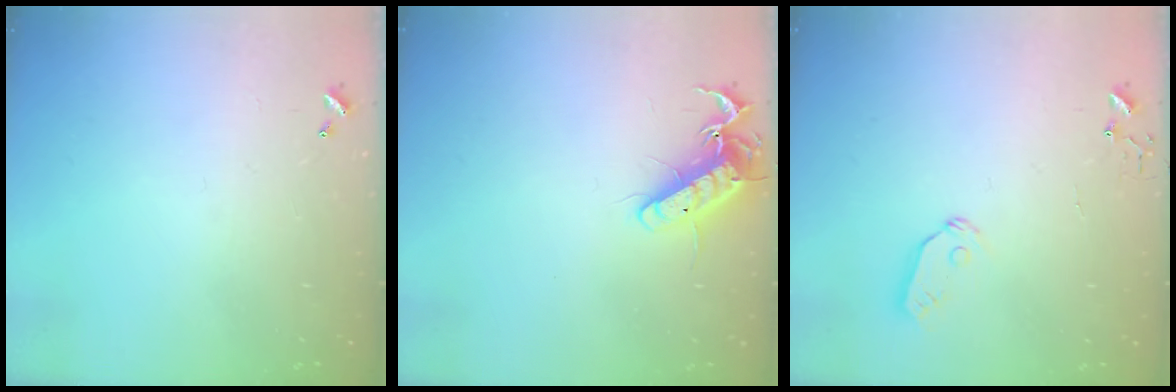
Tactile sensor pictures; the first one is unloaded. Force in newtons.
{"total": 13.7, "press": 13.6, "slide": 1.5}
{"total": 6.5, "press": 6.5, "slide": 0.2}